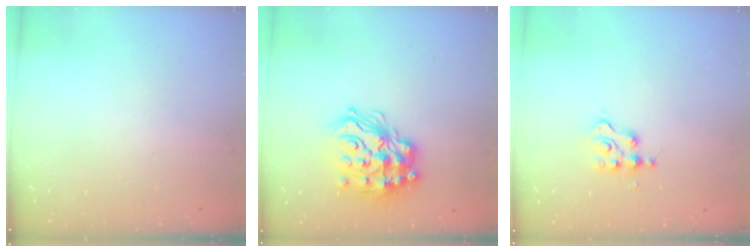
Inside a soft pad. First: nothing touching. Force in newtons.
{"total": 19.6, "press": 19.5, "slide": 1.2}
{"total": 2.7, "press": 2.6, "slide": 0.3}